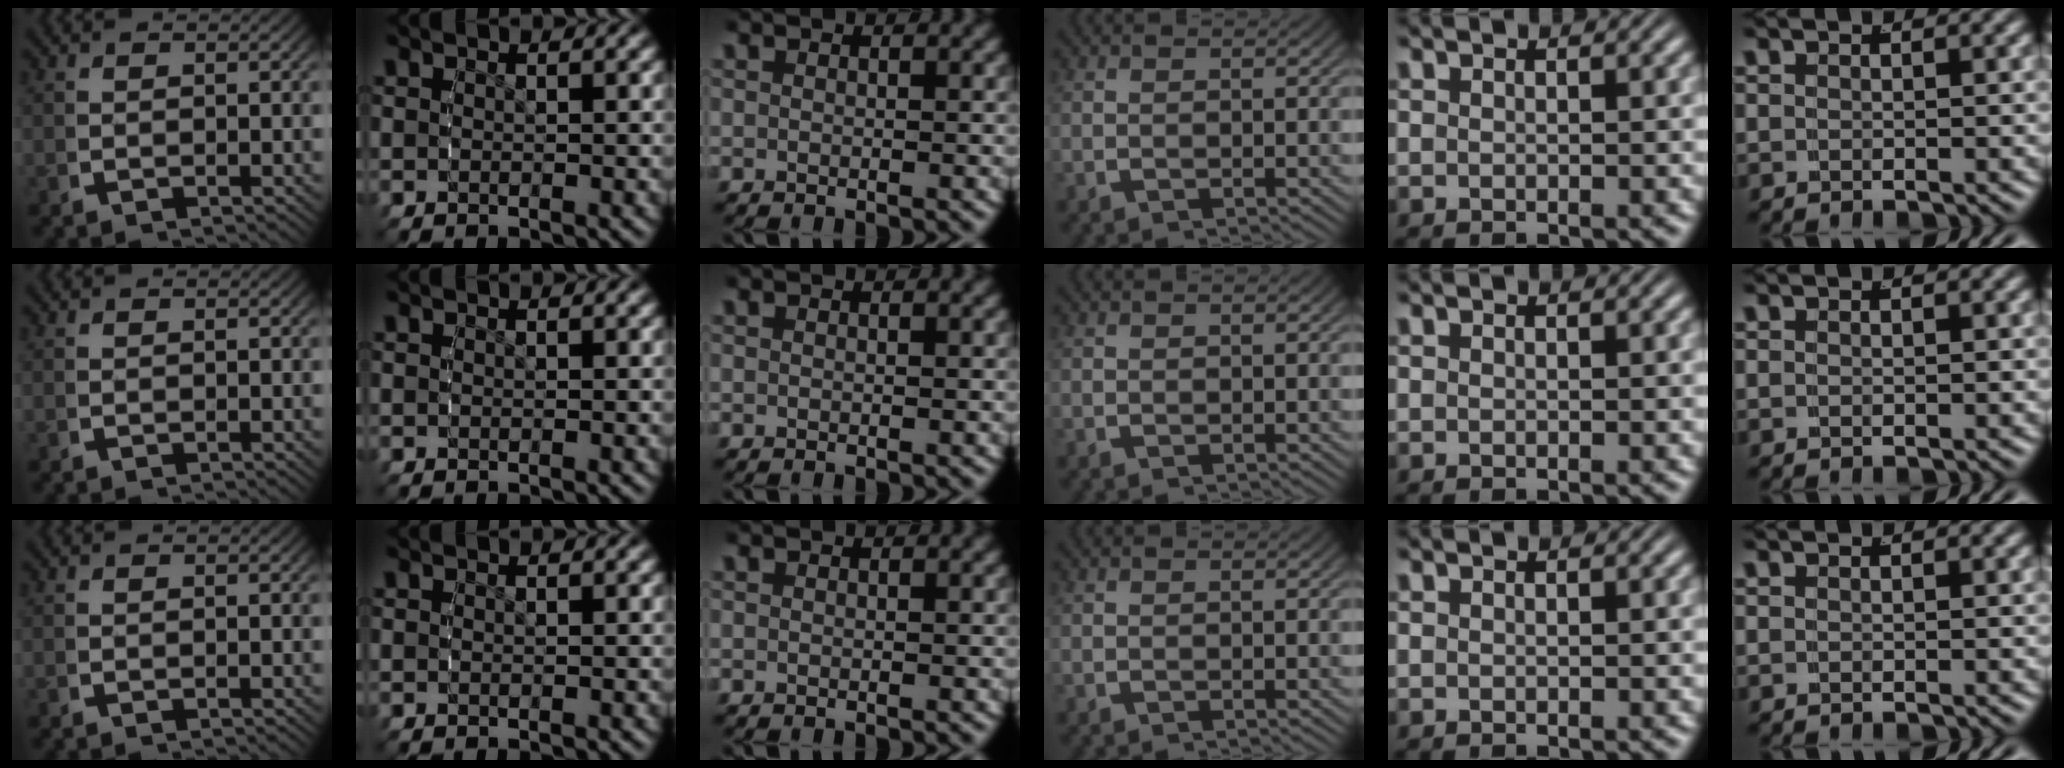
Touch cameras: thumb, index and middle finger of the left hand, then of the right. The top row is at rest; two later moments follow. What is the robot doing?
{"motion": "reach", "object": "pen bag"}